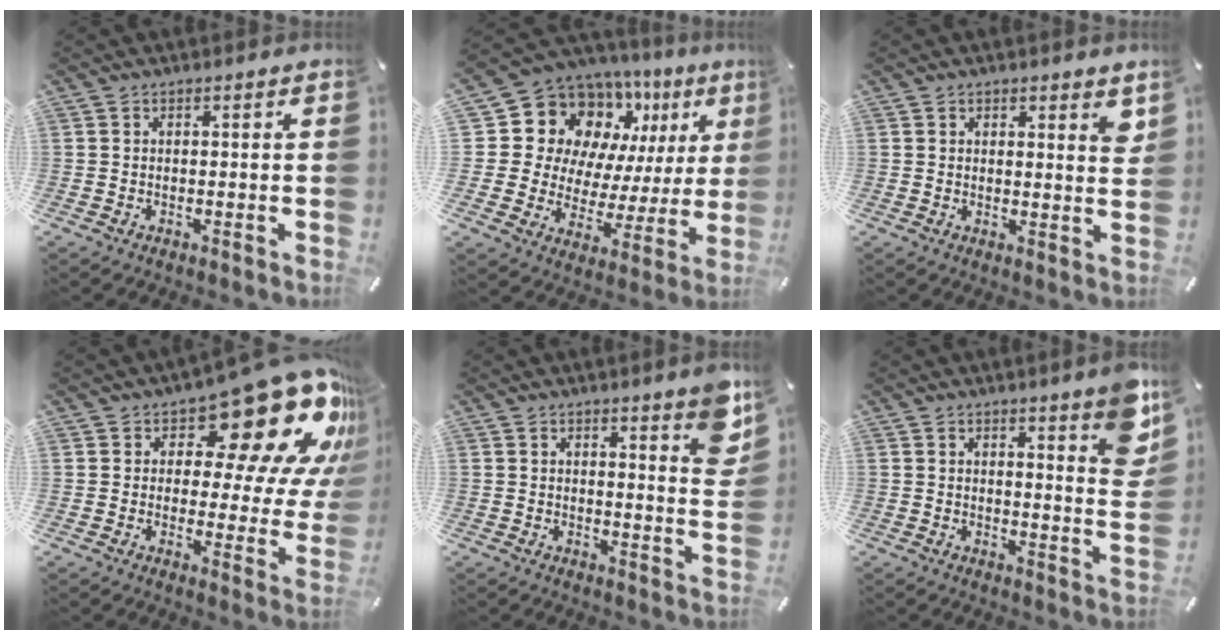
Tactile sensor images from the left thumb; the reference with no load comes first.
{"total": 16.1, "force": [8.6, 12.0, 6.4], "torque": [-0.104, -0.077, 0.164]}
{"total": 2.9, "force": [1.8, 1.4, 1.7], "torque": [-0.004, -0.010, 0.026]}
{"total": 21.0, "force": [13.5, 8.6, 13.7], "torque": [-0.177, -0.108, 0.216]}
{"total": 8.1, "force": [5.3, 1.8, 5.9], "torque": [-0.073, -0.040, 0.087]}
{"total": 9.5, "force": [5.9, 2.2, 7.2], "torque": [-0.089, -0.049, 0.098]}